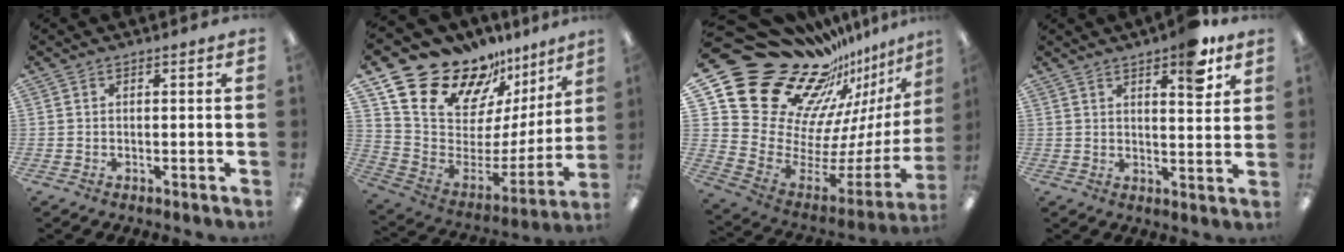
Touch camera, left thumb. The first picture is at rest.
{"total": 19.5, "force": [15.9, 8.8, 7.1], "torque": [-0.125, -0.130, 0.288]}
{"total": 26.2, "force": [17.5, 15.8, 11.5], "torque": [-0.157, -0.191, 0.379]}
{"total": 8.8, "force": [5.7, 3.1, 6.0], "torque": [-0.066, -0.031, 0.089]}